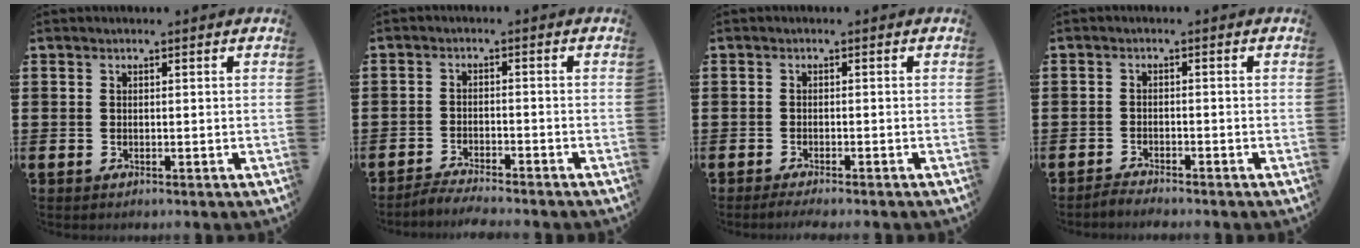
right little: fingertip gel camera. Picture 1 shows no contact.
{"total": 2.5, "force": [-2.4, -0.2, 0.2], "torque": [-0.006, 0.003, -0.051]}
{"total": 1.0, "force": [-0.9, -0.1, 0.5], "torque": [-0.007, -0.002, -0.017]}
{"total": 1.5, "force": [-1.5, -0.1, 0.0], "torque": [-0.003, 0.003, -0.031]}